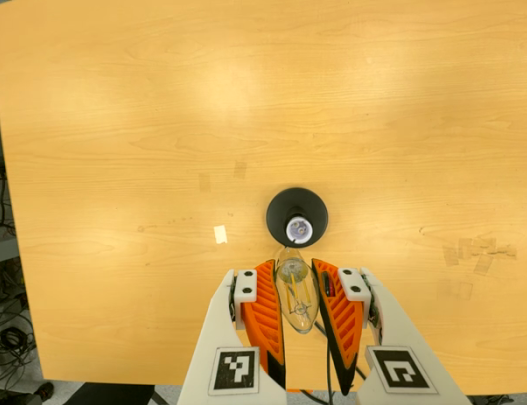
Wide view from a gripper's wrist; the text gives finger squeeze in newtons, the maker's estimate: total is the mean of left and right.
{"total": 19.0, "left": 20.5, "right": 17.4}